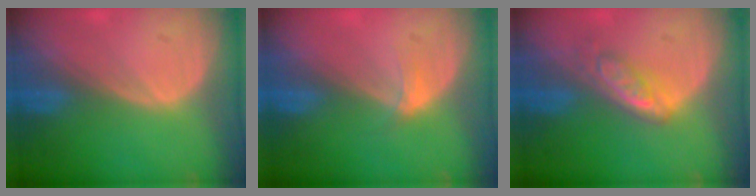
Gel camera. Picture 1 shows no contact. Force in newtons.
{"total": 1.9, "press": 1.5, "slide": 1.1}
{"total": 4.9, "press": 4.6, "slide": 1.8}